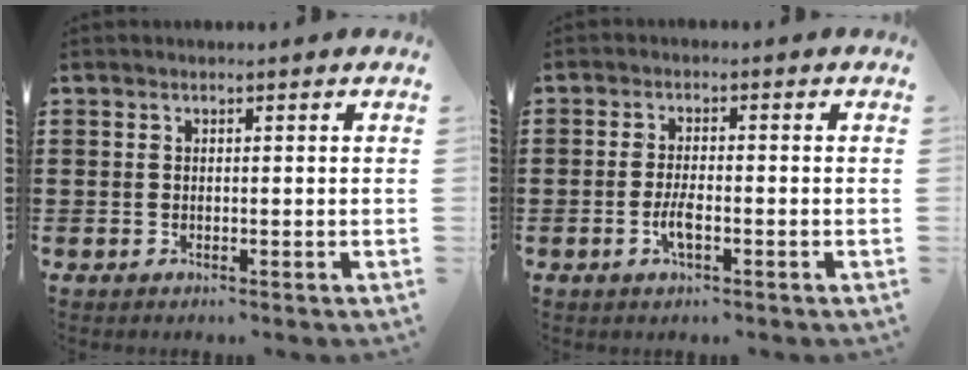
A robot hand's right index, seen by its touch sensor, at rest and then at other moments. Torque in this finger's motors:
{"motor_torque": [2.14, 0.00, 0.11, 0.09]}